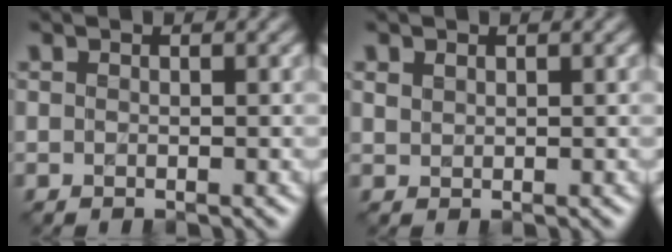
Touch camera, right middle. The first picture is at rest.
{"total": 0.9, "force": [0.6, 0.5, 0.3], "torque": [-0.010, -0.001, 0.016]}